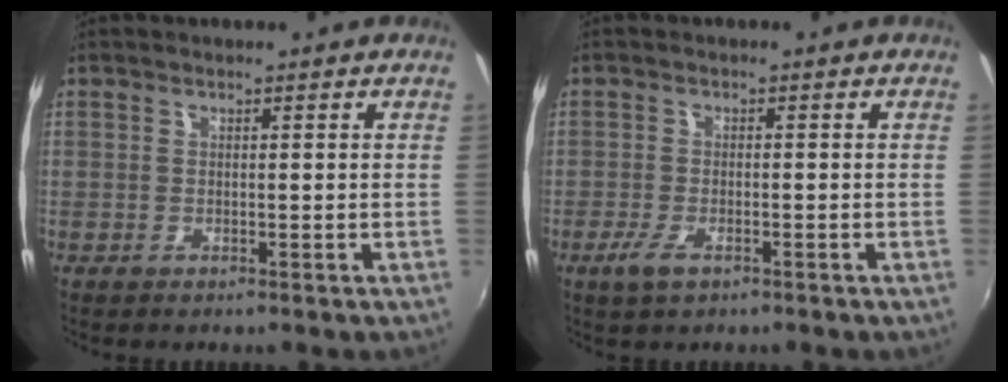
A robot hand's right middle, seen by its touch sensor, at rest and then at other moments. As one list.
[{"total": 3.5, "force": [-2.1, 1.3, 2.4], "torque": [-0.059, -0.007, -0.041]}]